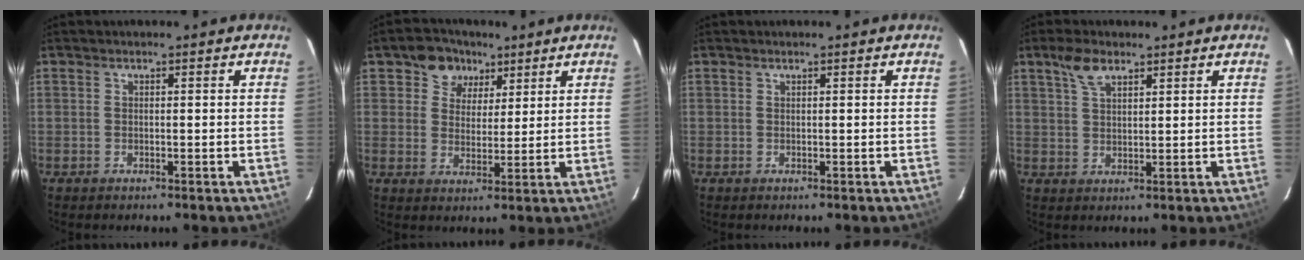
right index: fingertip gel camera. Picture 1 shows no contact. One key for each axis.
{"total": 6.8, "fx": 3.8, "fy": 5.4, "fz": 1.6, "tx": -0.024, "ty": 0.013, "tz": 0.062}
{"total": 0.0}
{"total": 4.8, "fx": 3.1, "fy": 2.1, "fz": 3.0, "tx": -0.055, "ty": 0.009, "tz": 0.061}